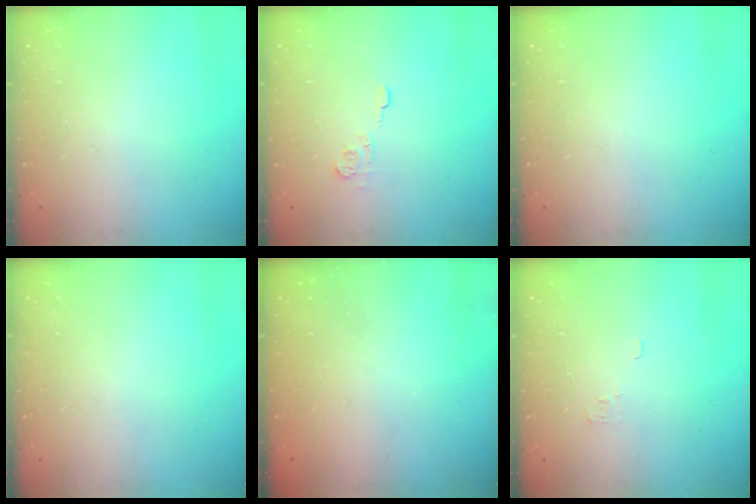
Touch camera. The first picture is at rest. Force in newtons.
{"total": 5.8, "press": 5.8, "slide": 0.7}
{"total": 0.0}
{"total": 0.0}
{"total": 2.5, "press": 2.3, "slide": 0.8}
{"total": 2.1, "press": 2.1, "slide": 0.3}